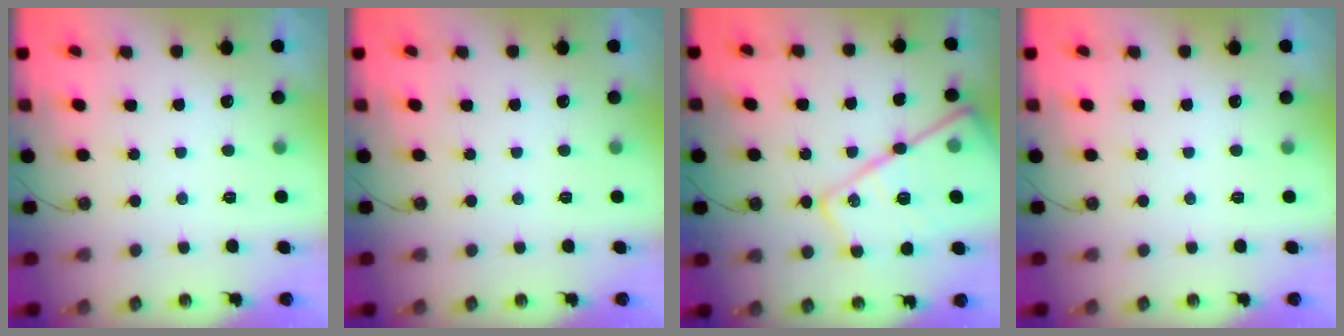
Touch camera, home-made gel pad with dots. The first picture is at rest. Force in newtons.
{"total": 0.0}
{"total": 23.2, "press": 23.1, "slide": 2.1}
{"total": 0.0}